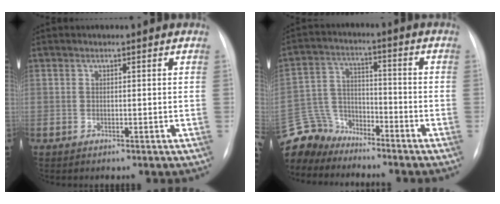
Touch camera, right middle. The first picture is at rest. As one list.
[{"total": 10.0, "force": [-9.3, 3.5, 0.0], "torque": [-0.013, 0.019, -0.183]}]